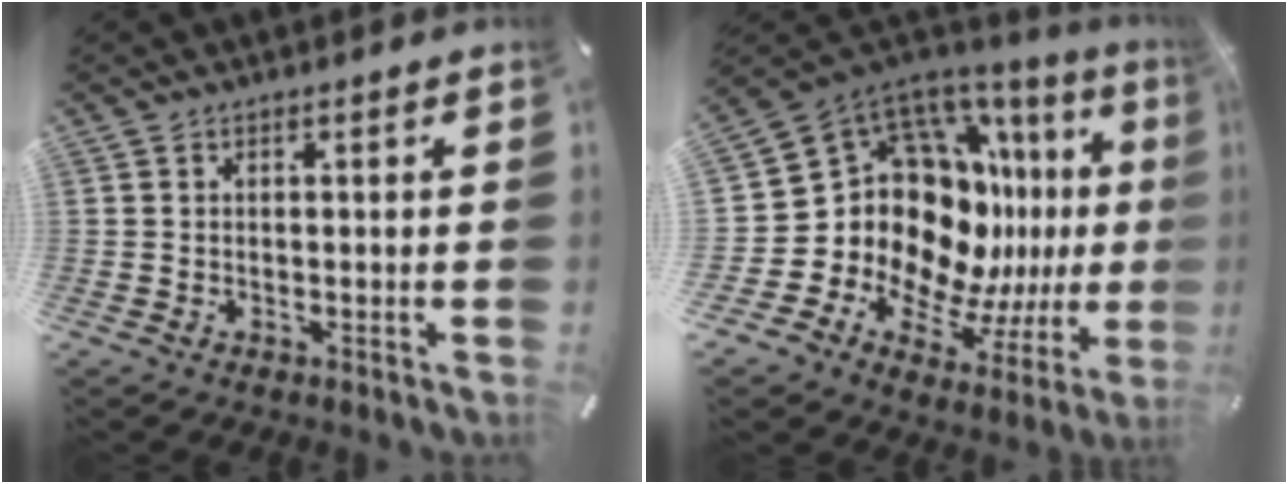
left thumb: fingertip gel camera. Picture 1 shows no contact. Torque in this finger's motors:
{"motor_torque": [0.30, 2.08, 1.25, 0.96, 0.15]}